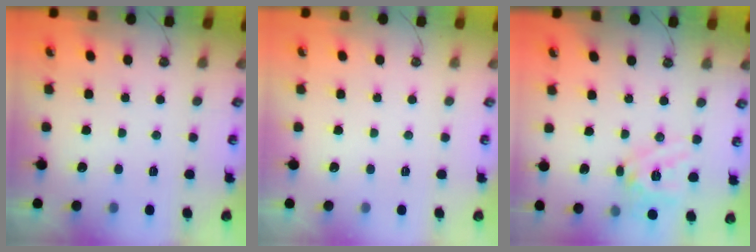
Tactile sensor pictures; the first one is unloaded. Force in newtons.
{"total": 0.0}
{"total": 13.4, "press": 13.2, "slide": 1.9}